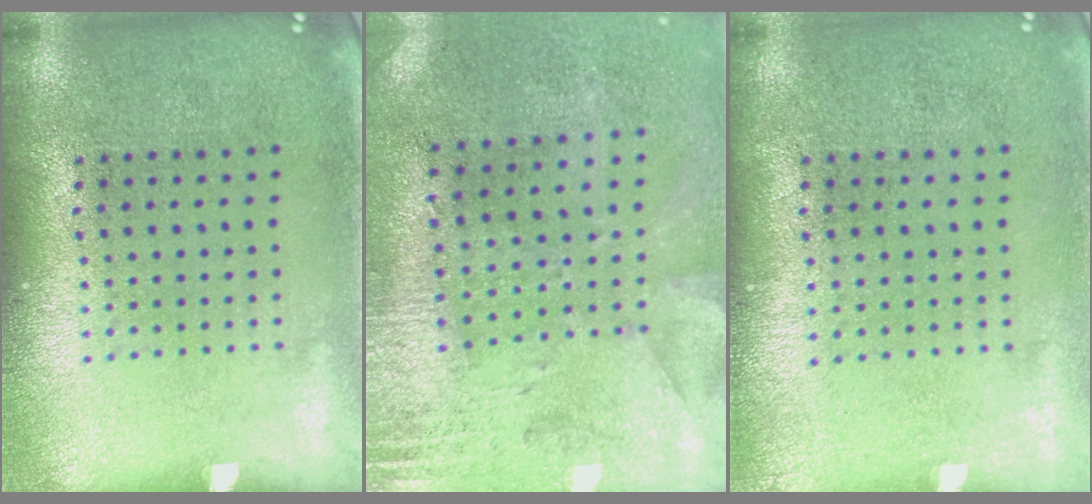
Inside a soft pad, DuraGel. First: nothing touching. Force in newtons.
{"total": 2.8, "press": 2.2, "slide": 1.6}
{"total": 0.0}